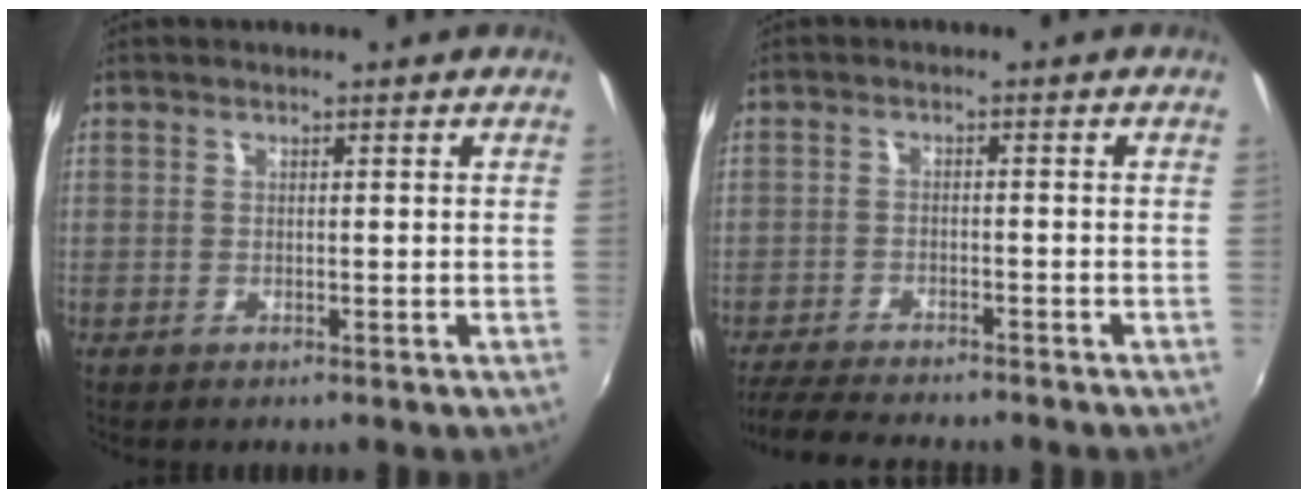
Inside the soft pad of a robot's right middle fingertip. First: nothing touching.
{"total": 9.3, "force": [-8.4, 1.4, 3.6], "torque": [-0.095, -0.021, -0.138]}